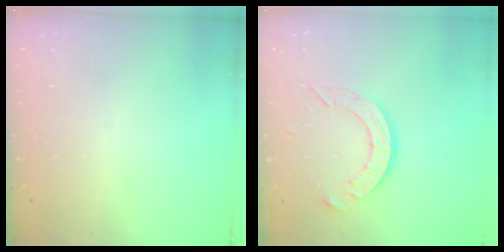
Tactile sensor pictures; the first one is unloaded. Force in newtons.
{"total": 9.8, "press": 9.8, "slide": 0.9}